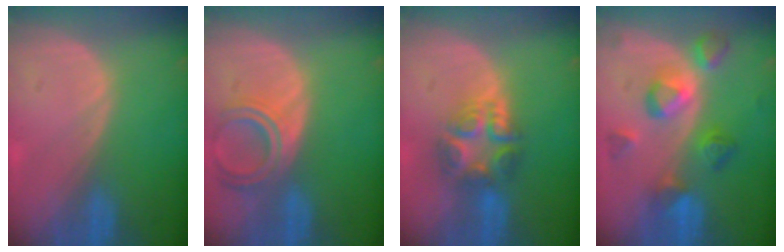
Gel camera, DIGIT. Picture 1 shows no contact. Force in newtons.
{"total": 6.3, "press": 5.6, "slide": 2.8}
{"total": 7.6, "press": 6.5, "slide": 3.8}
{"total": 7.5, "press": 7.5, "slide": 0.7}